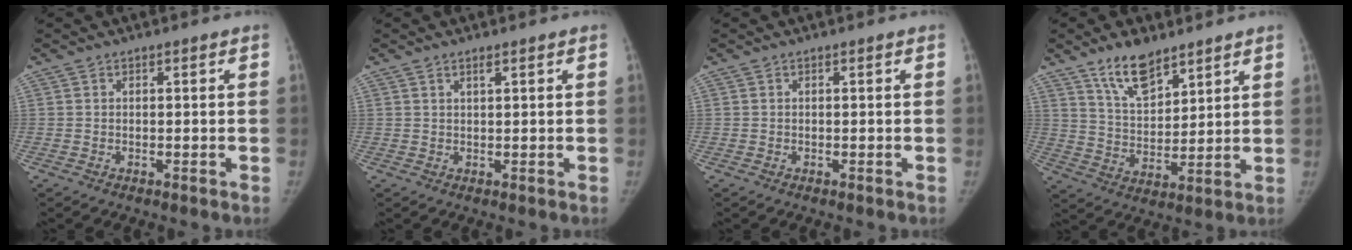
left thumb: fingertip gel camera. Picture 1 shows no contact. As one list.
[{"total": 1.1, "force": [0.7, 0.2, 0.7], "torque": [-0.010, -0.001, 0.016]}, {"total": 0.0}, {"total": 10.2, "force": [7.3, 4.4, 5.5], "torque": [-0.075, -0.049, 0.142]}]